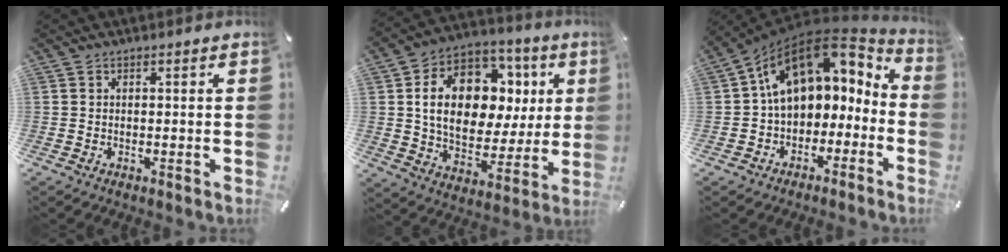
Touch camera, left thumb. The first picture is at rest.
{"total": 17.8, "force": [4.6, 13.0, 11.3], "torque": [-0.183, -0.015, 0.087]}
{"total": 15.7, "force": [5.2, 11.2, 9.7], "torque": [-0.164, -0.038, 0.090]}